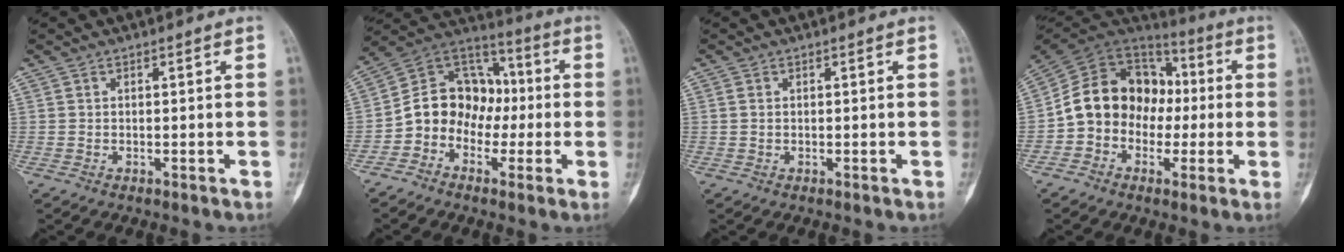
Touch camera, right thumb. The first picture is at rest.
{"total": 12.7, "force": [-2.4, 10.5, 6.6], "torque": [-0.078, 0.057, -0.058]}
{"total": 0.8, "force": [0.2, 0.5, 0.6], "torque": [-0.013, 0.002, 0.005]}
{"total": 16.0, "force": [-1.4, 13.2, 9.0], "torque": [-0.121, 0.048, -0.034]}